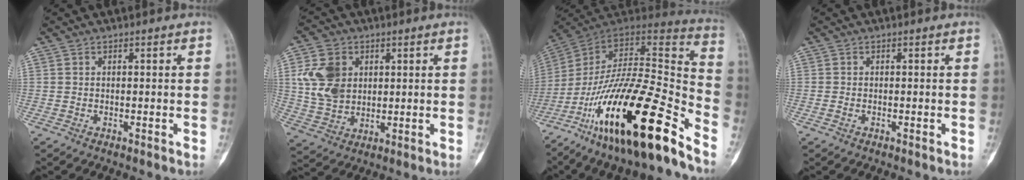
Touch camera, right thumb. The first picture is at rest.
{"total": 10.7, "force": [2.8, 8.2, 6.2], "torque": [-0.101, -0.006, 0.060]}
{"total": 28.8, "force": [-17.7, 6.2, 21.9], "torque": [-0.334, 0.070, -0.295]}
{"total": 0.6, "force": [-0.3, 0.3, 0.4], "torque": [-0.010, 0.000, -0.007]}